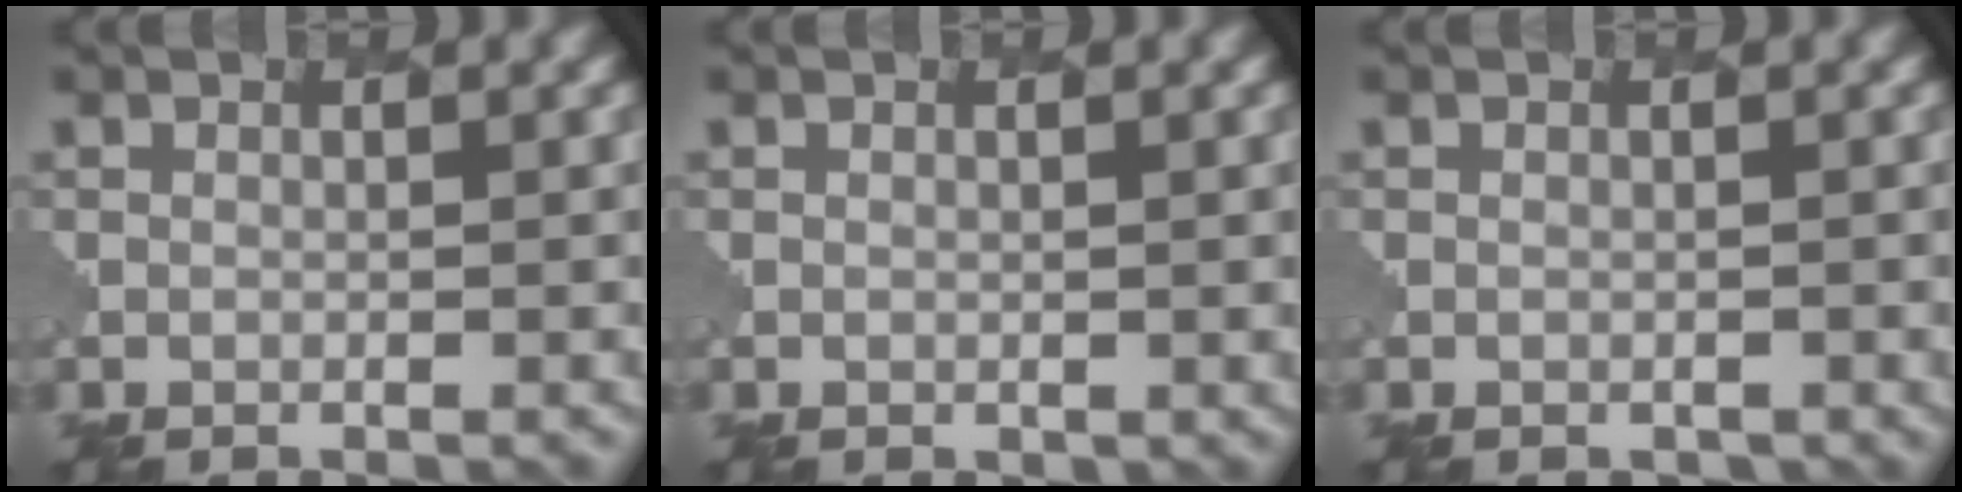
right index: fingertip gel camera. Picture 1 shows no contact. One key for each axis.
{"total": 0.7, "fx": 0.2, "fy": 0.6, "fz": 0.4, "tx": -0.007, "ty": -0.003, "tz": 0.004}
{"total": 0.7, "fx": -0.3, "fy": 0.6, "fz": 0.2, "tx": -0.003, "ty": 0.000, "tz": 0.001}